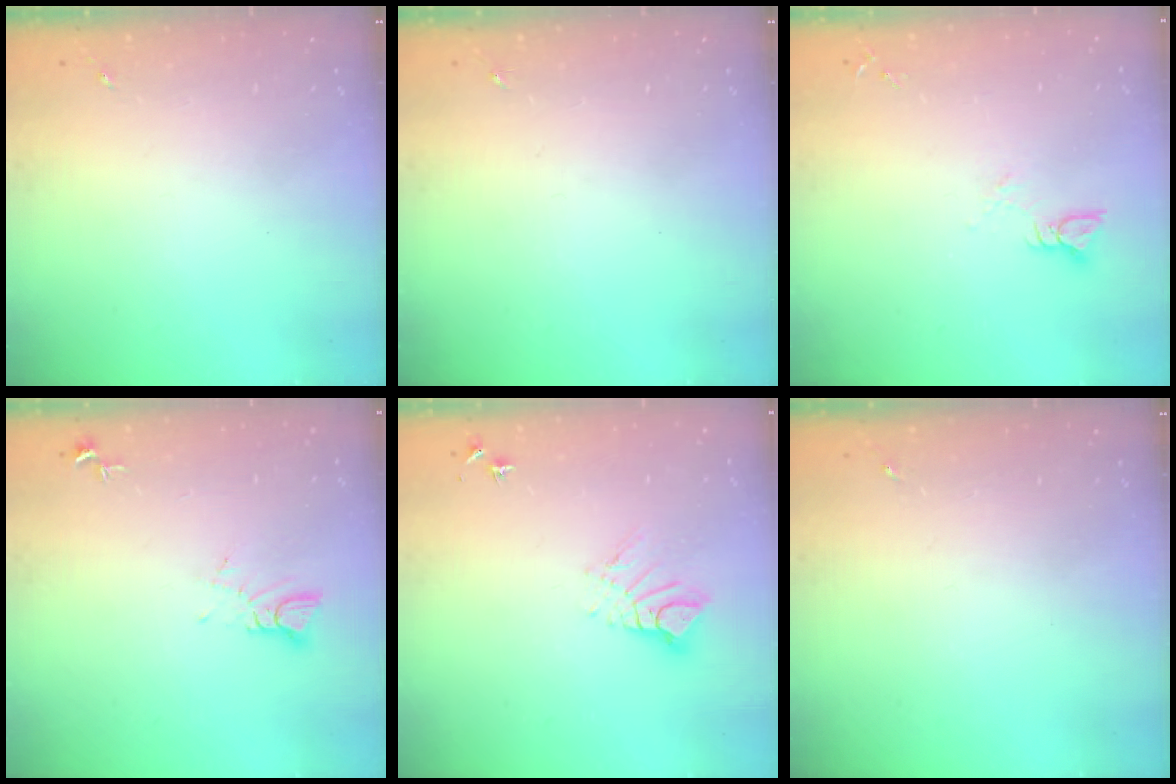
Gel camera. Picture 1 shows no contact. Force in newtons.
{"total": 0.0}
{"total": 3.6, "press": 3.6, "slide": 0.4}
{"total": 3.8, "press": 3.8, "slide": 0.3}
{"total": 9.1, "press": 9.0, "slide": 1.0}
{"total": 0.0}